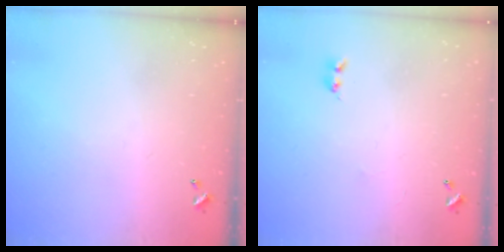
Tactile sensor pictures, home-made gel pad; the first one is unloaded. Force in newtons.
{"total": 2.2, "press": 2.1, "slide": 0.6}